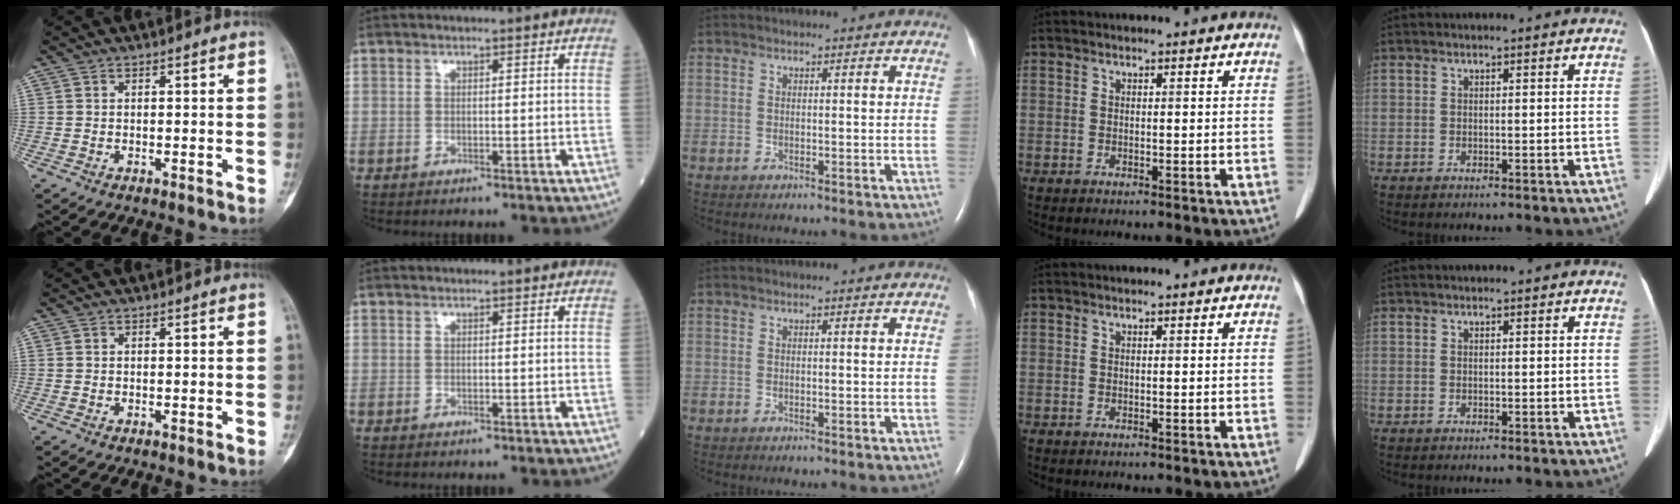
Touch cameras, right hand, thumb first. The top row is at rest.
{}